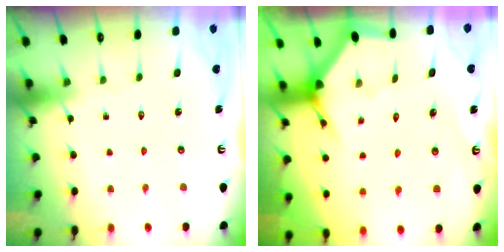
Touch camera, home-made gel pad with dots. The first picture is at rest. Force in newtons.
{"total": 3.4, "press": 3.4, "slide": 0.3}